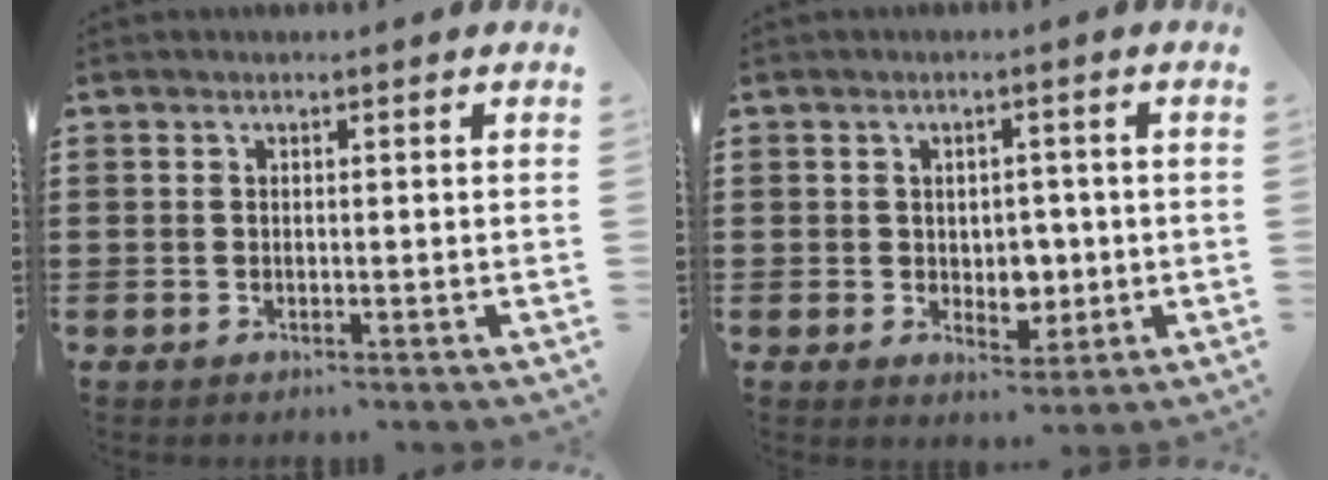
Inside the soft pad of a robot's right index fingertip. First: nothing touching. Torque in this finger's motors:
{"motor_torque": [0.01, 0.13, 0.26, 0.08]}